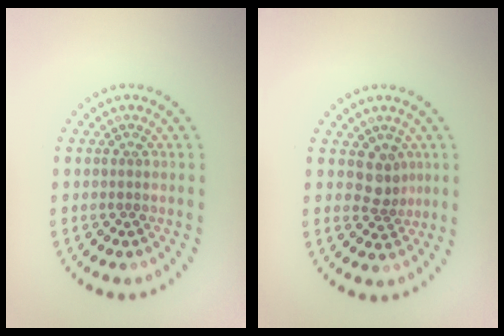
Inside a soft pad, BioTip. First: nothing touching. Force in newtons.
{"total": 2.3, "press": 1.8, "slide": 1.5}